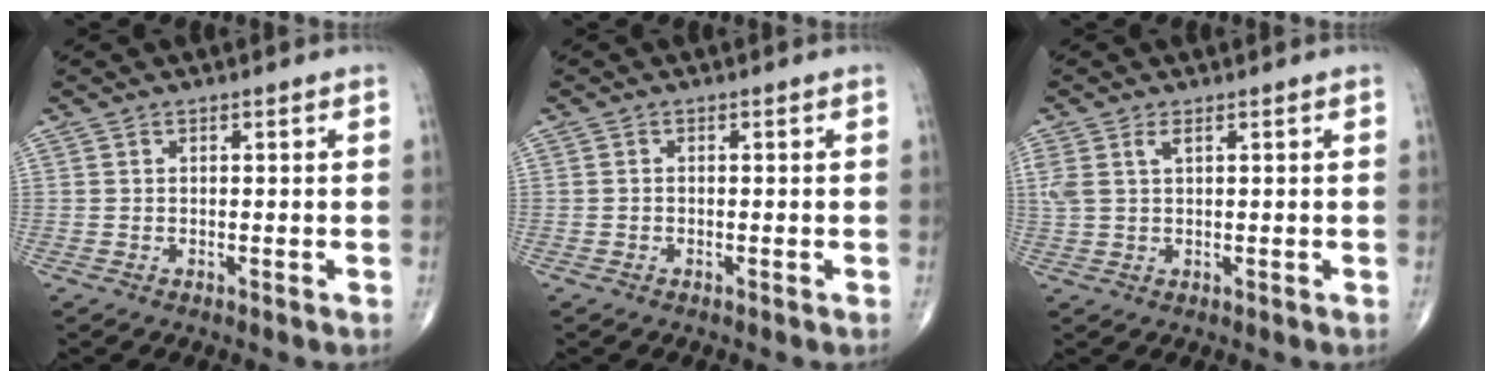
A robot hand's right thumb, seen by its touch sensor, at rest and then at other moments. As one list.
[{"total": 0.0}, {"total": 3.6, "force": [1.5, 1.6, 2.8], "torque": [-0.079, 0.011, 0.038]}]